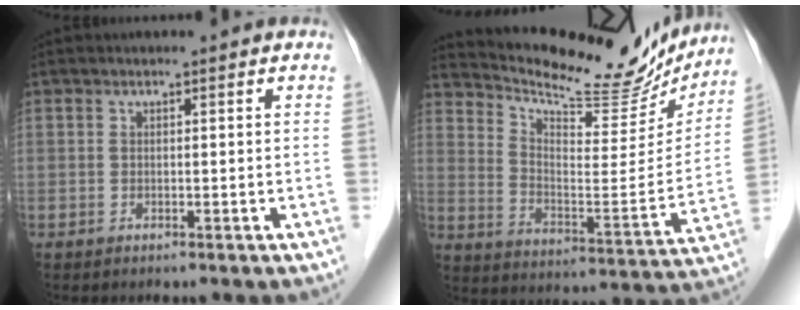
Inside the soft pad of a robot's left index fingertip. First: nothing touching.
{"total": 22.0, "force": [20.3, 4.7, 7.1], "torque": [-0.116, -0.043, 0.285]}